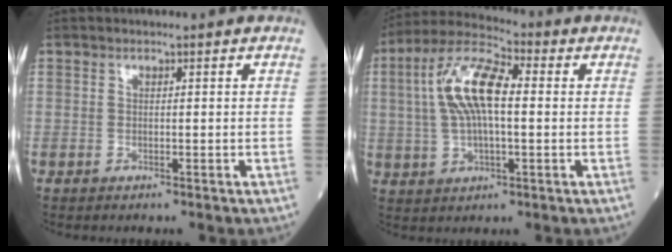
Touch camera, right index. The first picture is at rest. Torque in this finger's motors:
{"motor_torque": [1.25, 0.89, 0.34, 0.21]}